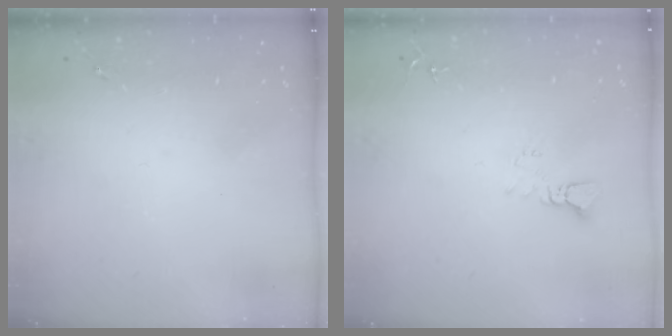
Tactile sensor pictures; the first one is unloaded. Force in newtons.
{"total": 3.4, "press": 3.4, "slide": 0.4}